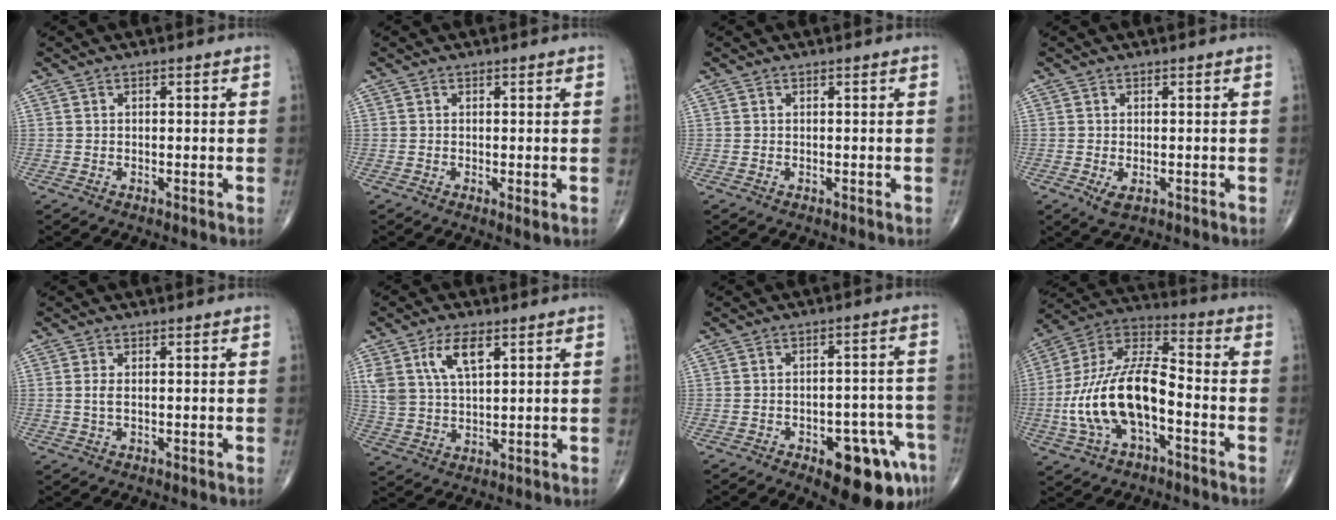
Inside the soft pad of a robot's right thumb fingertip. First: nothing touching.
{"total": 1.4, "force": [-0.3, 0.2, 1.3], "torque": [-0.031, -0.008, -0.007]}
{"total": 0.0}
{"total": 2.7, "force": [-0.9, 1.4, 2.2], "torque": [-0.039, -0.005, -0.012]}
{"total": 1.8, "force": [0.1, 0.8, 1.6], "torque": [-0.038, -0.001, 0.004]}
{"total": 8.4, "force": [4.0, 3.9, 6.3], "torque": [-0.121, -0.011, 0.084]}
{"total": 14.6, "force": [-7.4, 6.0, 11.1], "torque": [-0.101, 0.046, -0.086]}
{"total": 18.8, "force": [-4.8, 9.0, 15.8], "torque": [-0.311, 0.046, -0.088]}